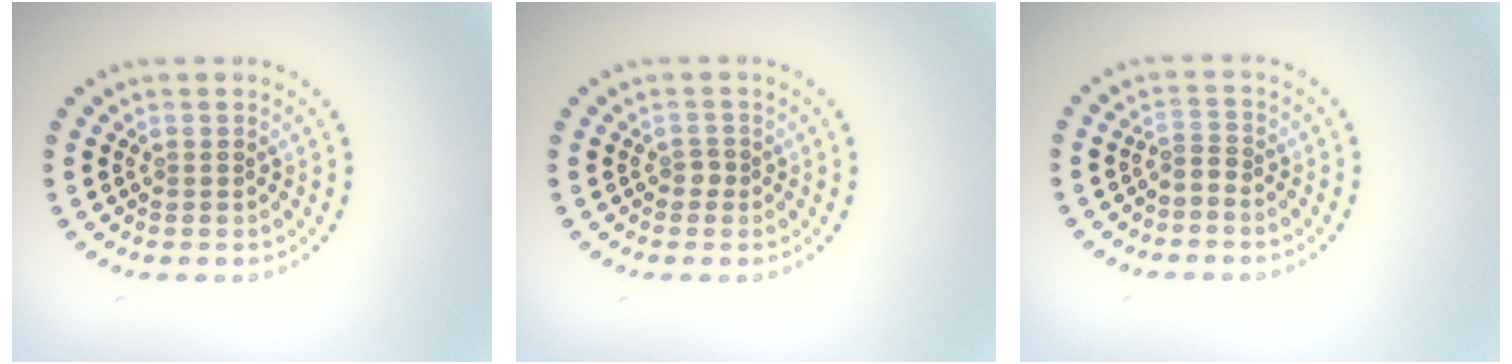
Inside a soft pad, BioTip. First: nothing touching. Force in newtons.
{"total": 0.8, "press": 0.6, "slide": 0.5}
{"total": 1.2, "press": 0.5, "slide": 1.0}